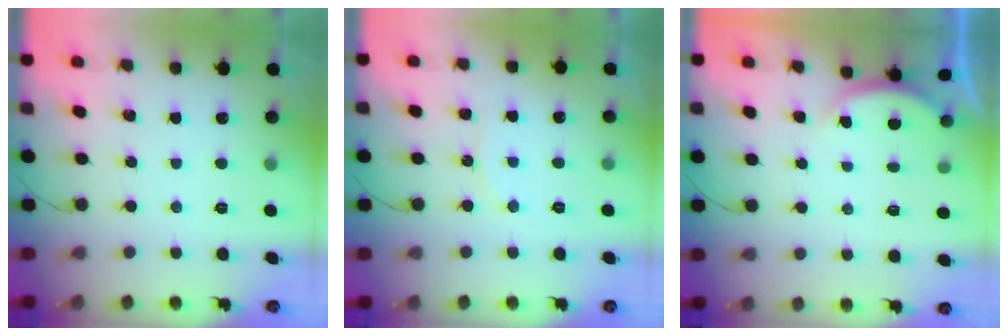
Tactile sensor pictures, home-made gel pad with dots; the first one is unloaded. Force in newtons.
{"total": 5.6, "press": 5.5, "slide": 0.4}
{"total": 2.5, "press": 2.4, "slide": 0.6}